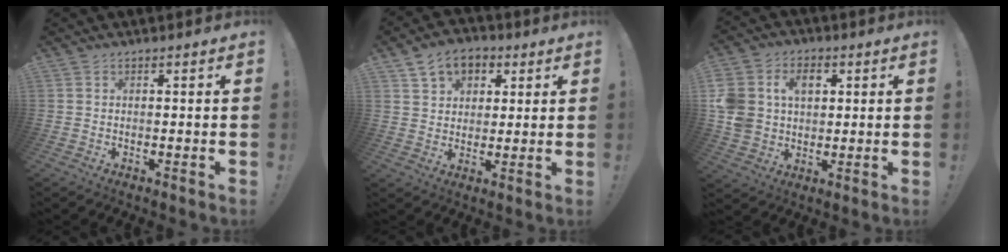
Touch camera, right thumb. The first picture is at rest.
{"total": 9.1, "force": [4.5, 7.0, 3.8], "torque": [-0.057, -0.014, 0.088]}
{"total": 12.5, "force": [3.3, 10.0, 6.7], "torque": [-0.136, -0.005, 0.067]}